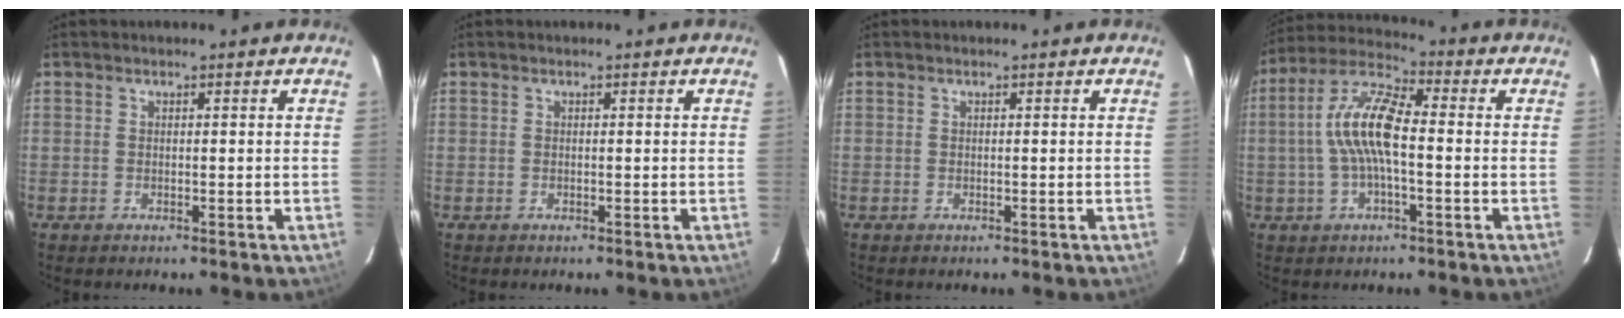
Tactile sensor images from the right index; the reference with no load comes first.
{"total": 0.0}
{"total": 0.0}
{"total": 11.2, "force": [-0.5, 3.5, 10.6], "torque": [-0.215, 0.017, -0.015]}